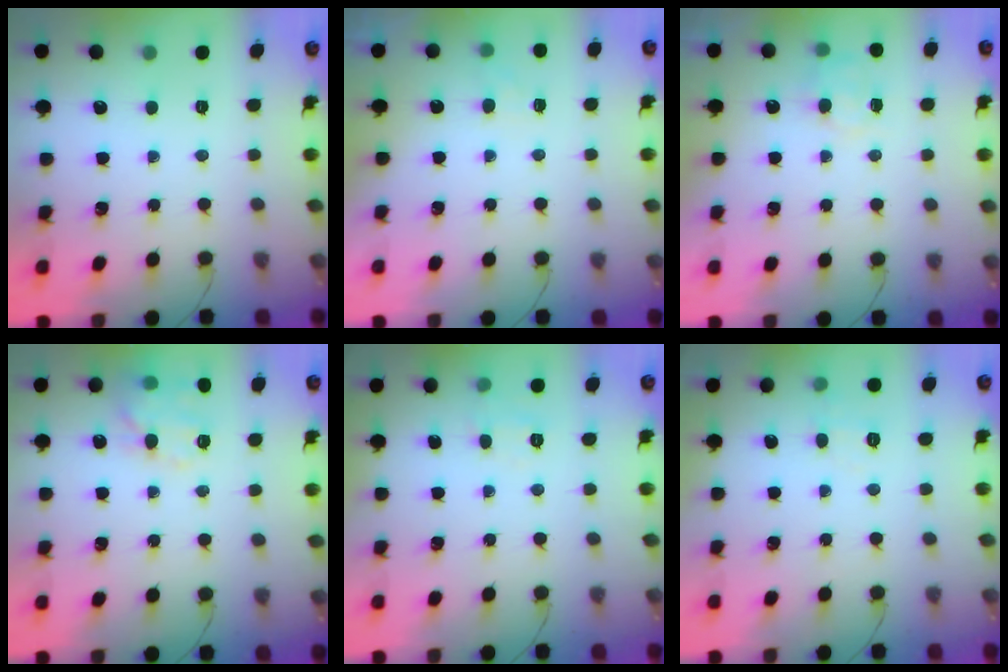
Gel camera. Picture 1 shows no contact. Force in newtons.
{"total": 3.8, "press": 3.6, "slide": 1.3}
{"total": 7.4, "press": 7.2, "slide": 1.7}
{"total": 13.5, "press": 13.3, "slide": 1.7}
{"total": 6.4, "press": 6.3, "slide": 1.4}
{"total": 4.4, "press": 4.1, "slide": 1.8}